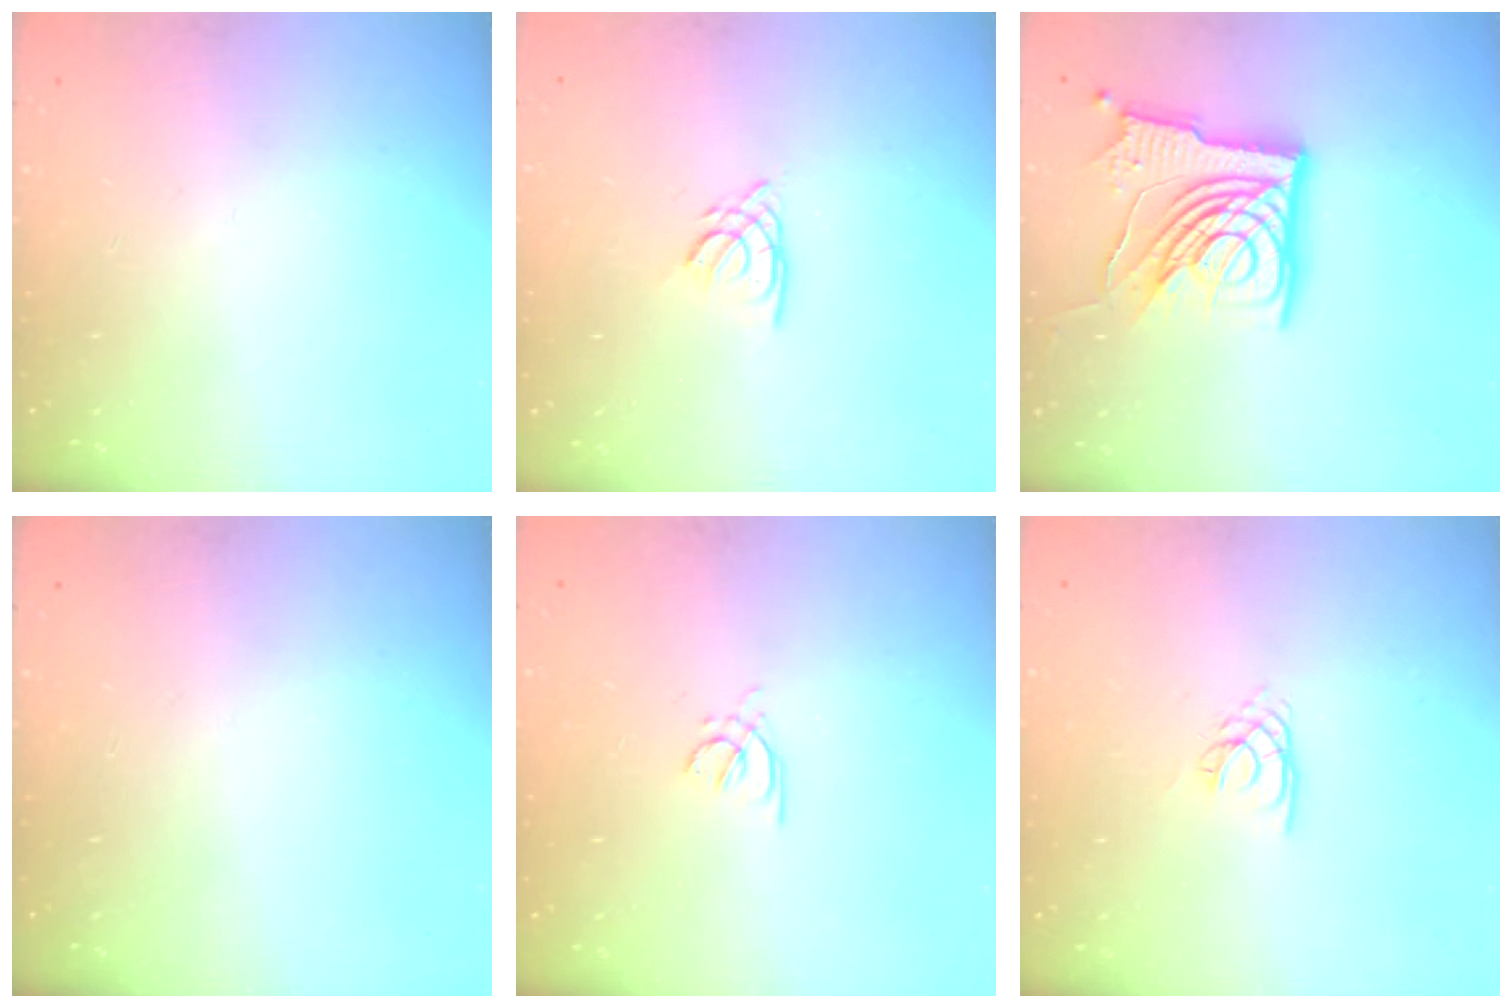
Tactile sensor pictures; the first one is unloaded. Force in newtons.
{"total": 2.2, "press": 2.2, "slide": 0.0}
{"total": 17.1, "press": 16.9, "slide": 2.3}
{"total": 0.0}
{"total": 2.0, "press": 1.9, "slide": 0.5}
{"total": 2.2, "press": 2.2, "slide": 0.3}